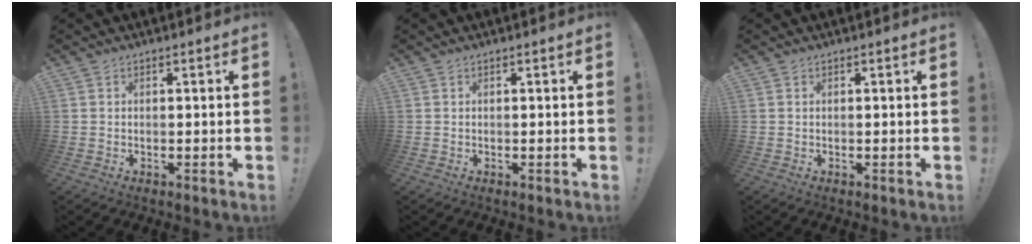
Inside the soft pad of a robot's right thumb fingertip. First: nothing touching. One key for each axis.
{"total": 0.0}
{"total": 0.0}